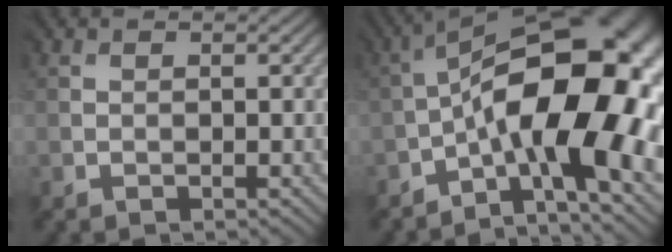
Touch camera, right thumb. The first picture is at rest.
{"total": 18.8, "force": [-3.0, 7.9, 16.8], "torque": [-0.274, 0.012, -0.059]}